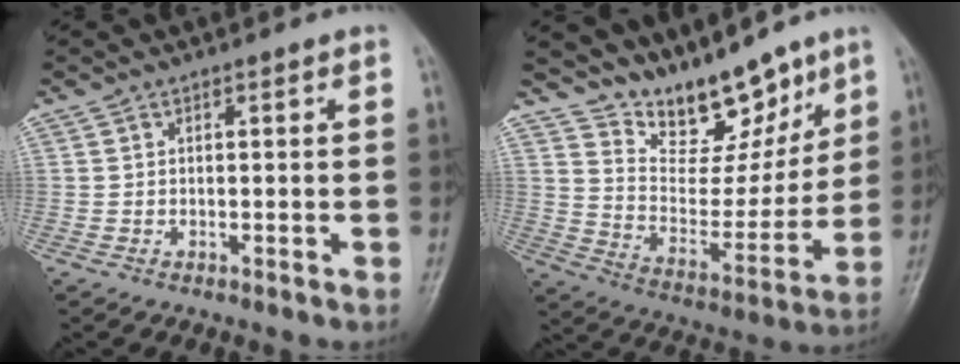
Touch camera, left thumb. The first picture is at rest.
{"total": 15.4, "force": [12.4, 6.5, 6.5], "torque": [-0.056, -0.077, 0.217]}